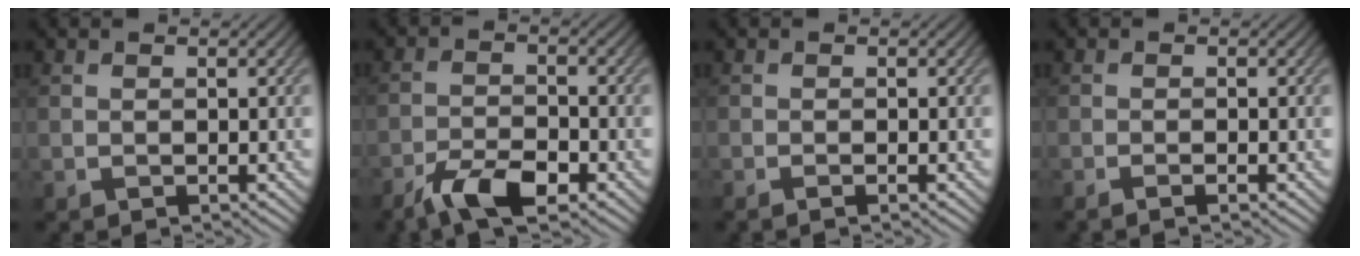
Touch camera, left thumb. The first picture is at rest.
{"total": 6.7, "force": [-4.6, 2.1, 4.4], "torque": [-0.086, 0.001, -0.085]}
{"total": 1.0, "force": [-0.6, 0.0, 0.8], "torque": [-0.015, 0.000, -0.013]}
{"total": 1.3, "force": [-0.9, 0.0, 0.9], "torque": [-0.017, 0.003, -0.017]}